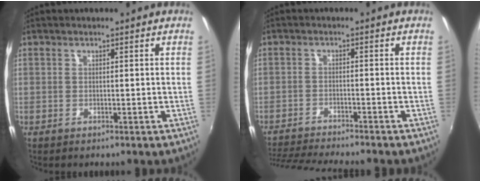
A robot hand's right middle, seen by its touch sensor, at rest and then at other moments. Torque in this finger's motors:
{"motor_torque": [1.06, -1.08, 0.09, 0.06]}